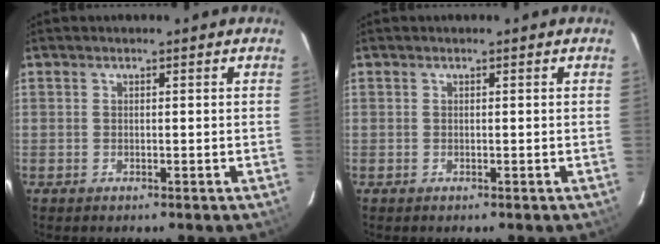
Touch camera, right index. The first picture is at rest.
{"total": 0.0}